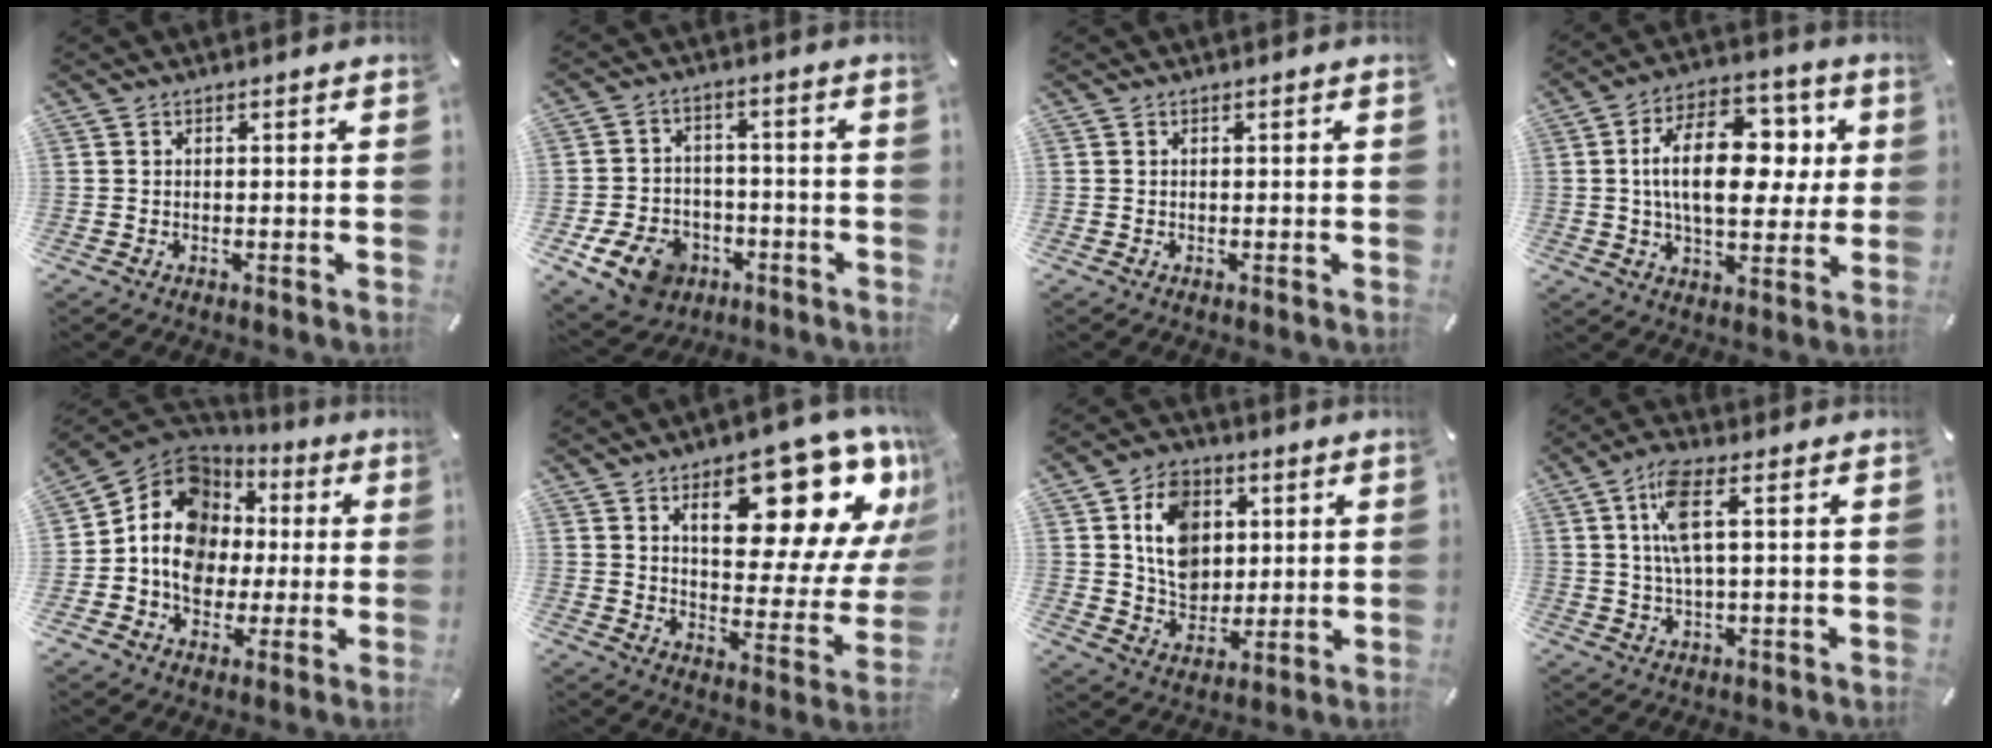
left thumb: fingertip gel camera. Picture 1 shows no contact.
{"total": 10.7, "force": [-5.2, 7.9, 4.9], "torque": [-0.101, 0.037, -0.092]}
{"total": 0.0}
{"total": 18.6, "force": [2.9, 10.8, 14.9], "torque": [-0.258, 0.014, 0.049]}
{"total": 13.5, "force": [0.4, 11.9, 6.3], "torque": [-0.126, -0.012, 0.009]}
{"total": 23.1, "force": [12.9, 10.2, 16.2], "torque": [-0.192, -0.099, 0.205]}
{"total": 11.3, "force": [2.9, 9.4, 5.7], "torque": [-0.084, 0.007, 0.055]}
{"total": 8.2, "force": [1.9, 2.5, 7.6], "torque": [-0.162, 0.002, 0.028]}